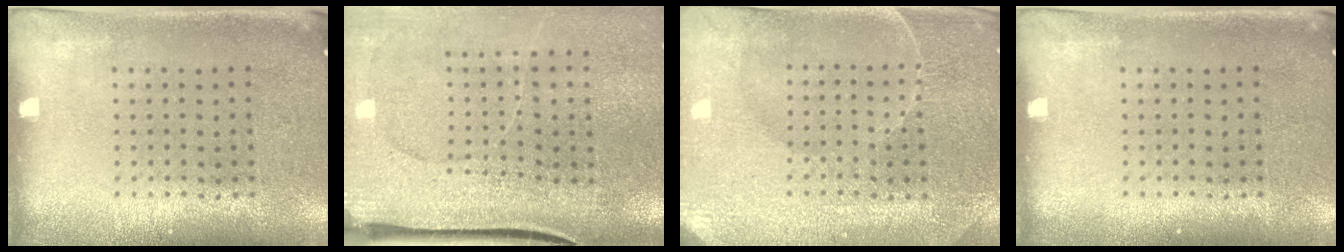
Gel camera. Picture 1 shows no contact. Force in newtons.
{"total": 3.8, "press": 3.1, "slide": 2.1}
{"total": 3.7, "press": 3.7, "slide": 0.6}
{"total": 0.0}